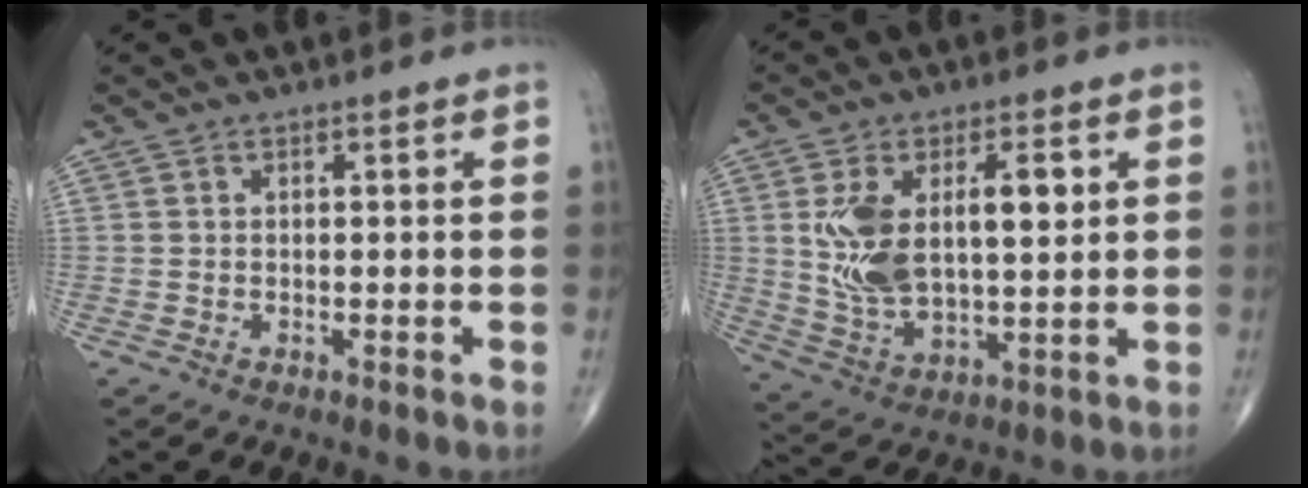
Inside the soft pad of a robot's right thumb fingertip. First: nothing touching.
{"total": 15.3, "force": [3.2, 7.6, 12.9], "torque": [-0.227, -0.011, 0.070]}